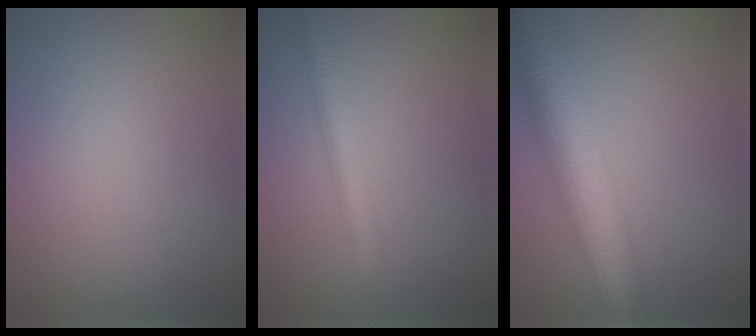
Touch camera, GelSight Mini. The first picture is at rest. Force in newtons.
{"total": 3.3, "press": 3.3, "slide": 0.1}
{"total": 10.3, "press": 10.3, "slide": 0.6}